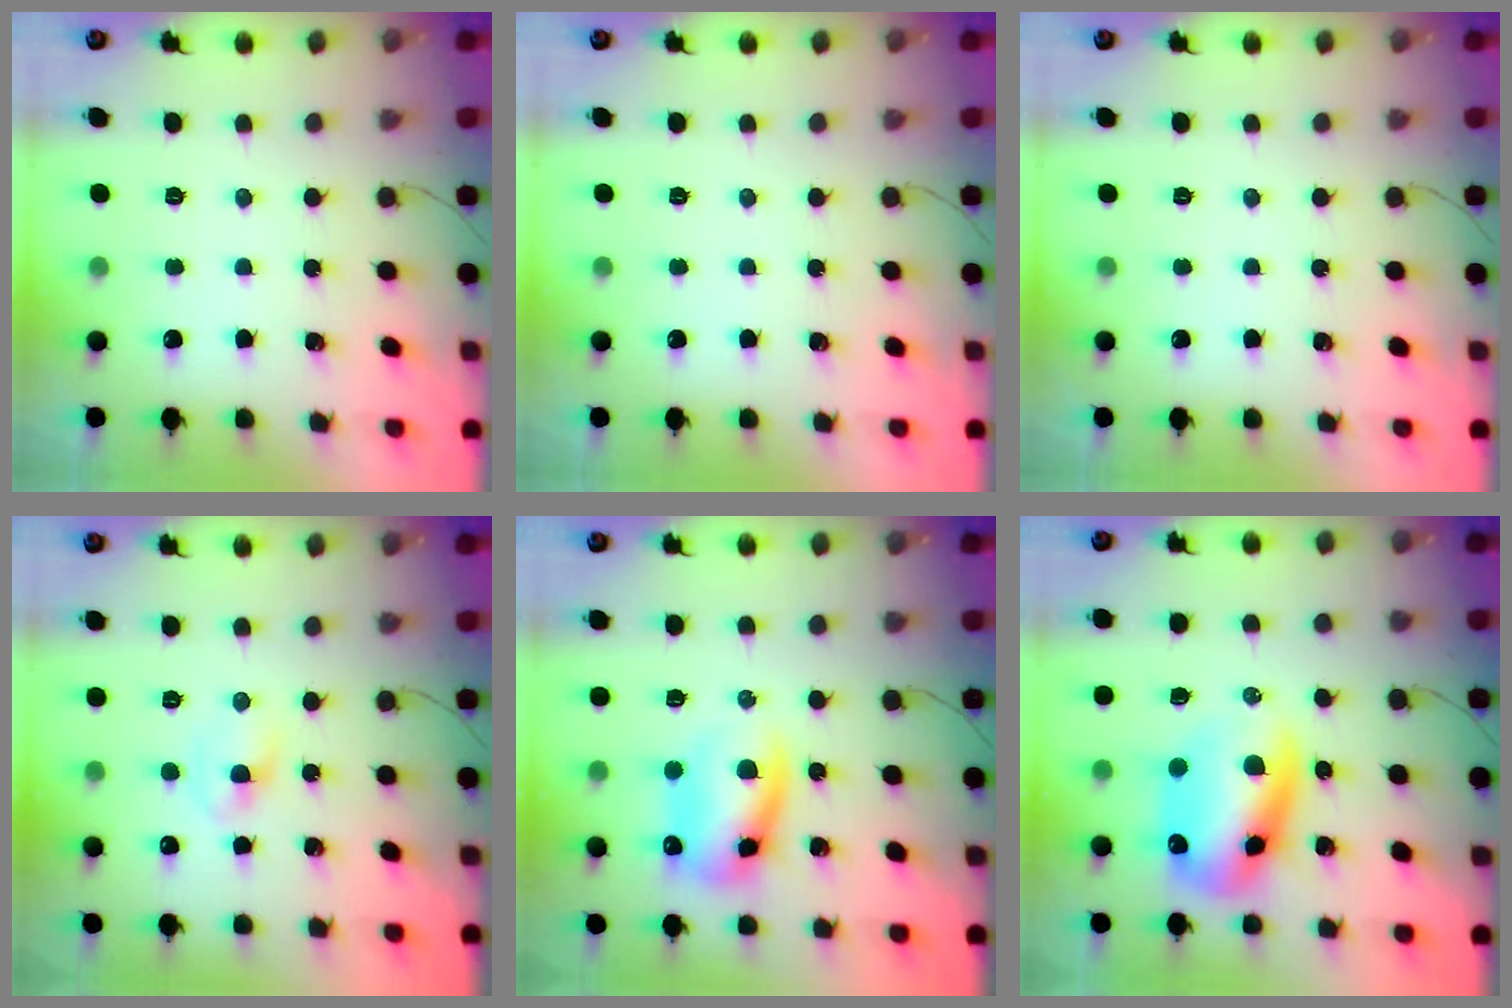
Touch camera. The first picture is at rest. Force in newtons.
{"total": 0.0}
{"total": 0.0}
{"total": 4.0, "press": 3.7, "slide": 1.5}
{"total": 11.2, "press": 11.0, "slide": 1.9}
{"total": 13.3, "press": 12.8, "slide": 3.5}